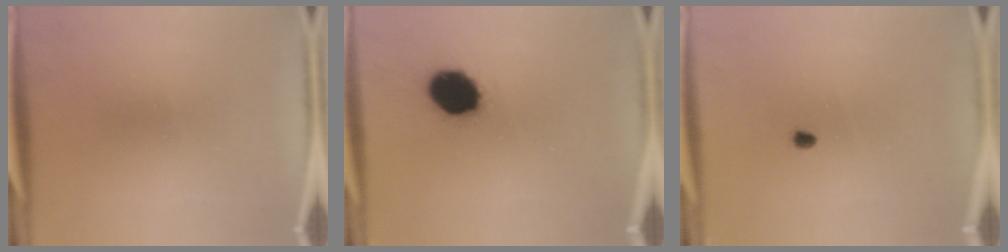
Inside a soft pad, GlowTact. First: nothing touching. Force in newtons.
{"total": 13.1}
{"total": 1.3}